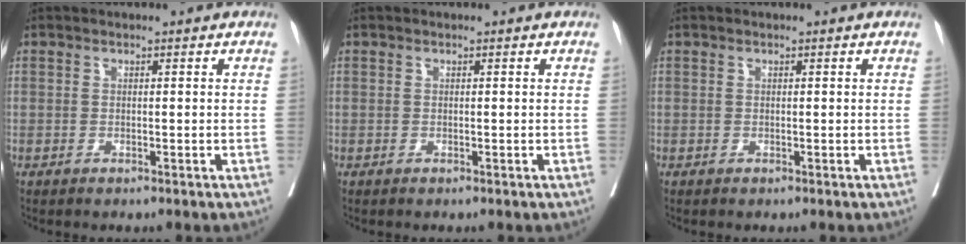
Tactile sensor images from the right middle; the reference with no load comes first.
{"total": 0.0}
{"total": 0.0}